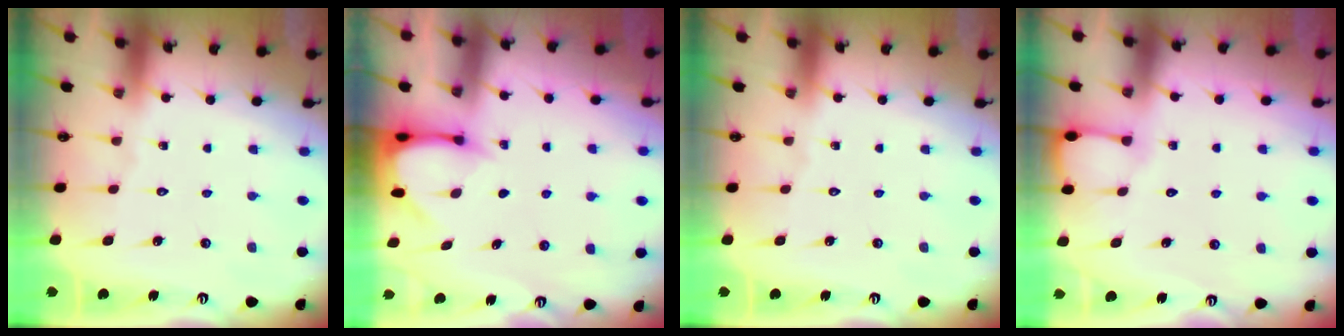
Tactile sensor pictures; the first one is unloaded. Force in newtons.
{"total": 3.7, "press": 3.7, "slide": 0.3}
{"total": 0.0}
{"total": 2.4, "press": 2.4, "slide": 0.3}